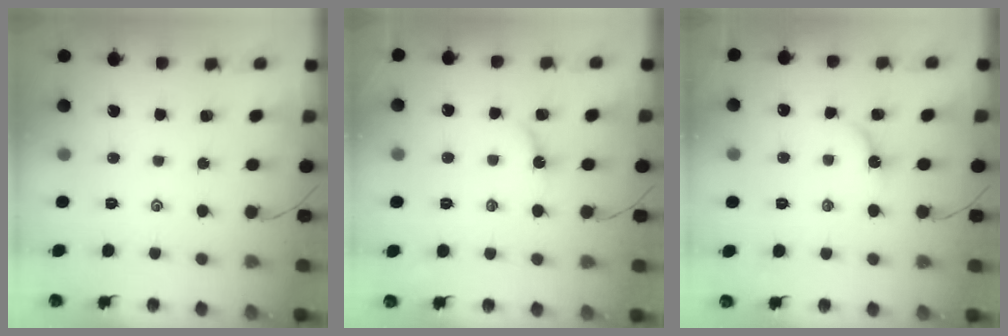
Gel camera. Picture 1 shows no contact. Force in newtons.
{"total": 2.6, "press": 2.6, "slide": 0.3}
{"total": 3.7, "press": 3.7, "slide": 0.4}